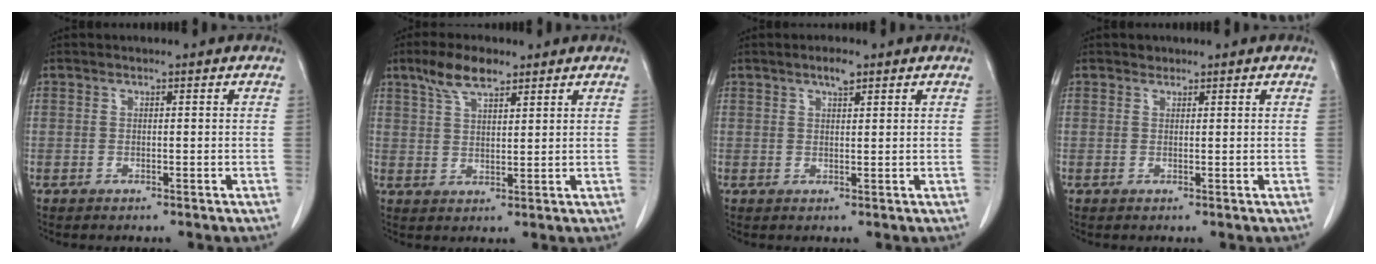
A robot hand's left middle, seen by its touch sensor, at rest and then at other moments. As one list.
[{"total": 6.0, "force": [4.3, 1.9, 3.8], "torque": [-0.079, 0.012, 0.083]}, {"total": 2.2, "force": [1.5, 0.5, 1.5], "torque": [-0.029, 0.001, 0.025]}, {"total": 0.7, "force": [0.6, 0.4, 0.0], "torque": [-0.002, -0.002, 0.008]}]